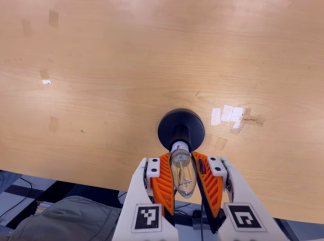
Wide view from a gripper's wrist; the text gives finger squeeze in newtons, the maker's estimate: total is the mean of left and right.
{"total": 20.8, "left": 19.7, "right": 21.9}